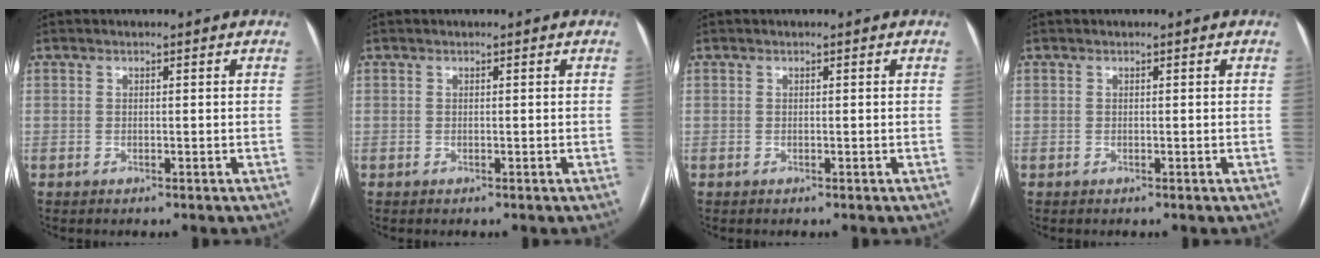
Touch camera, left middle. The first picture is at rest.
{"total": 0.0}
{"total": 0.0}
{"total": 0.0}